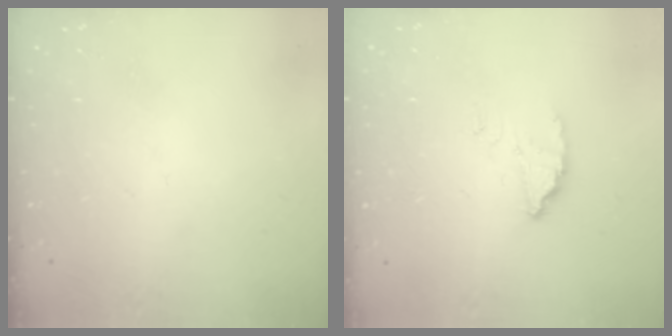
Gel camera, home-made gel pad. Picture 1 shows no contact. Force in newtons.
{"total": 2.5, "press": 2.5, "slide": 0.0}